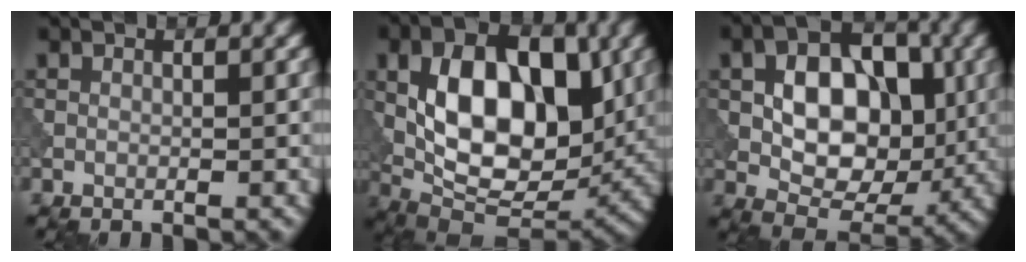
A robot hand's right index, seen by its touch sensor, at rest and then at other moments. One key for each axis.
{"total": 11.0, "fx": 1.4, "fy": 6.3, "fz": 8.9, "tx": -0.145, "ty": -0.001, "tz": 0.023}
{"total": 9.1, "fx": 0.7, "fy": 6.1, "fz": 6.6, "tx": -0.107, "ty": 0.001, "tz": 0.008}